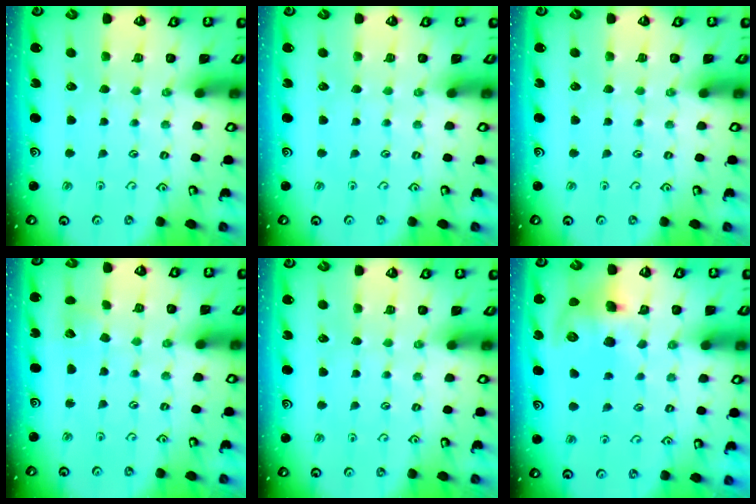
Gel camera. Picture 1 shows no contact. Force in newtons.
{"total": 0.0}
{"total": 0.0}
{"total": 5.2, "press": 5.1, "slide": 0.4}
{"total": 0.0}
{"total": 11.1, "press": 10.9, "slide": 2.2}